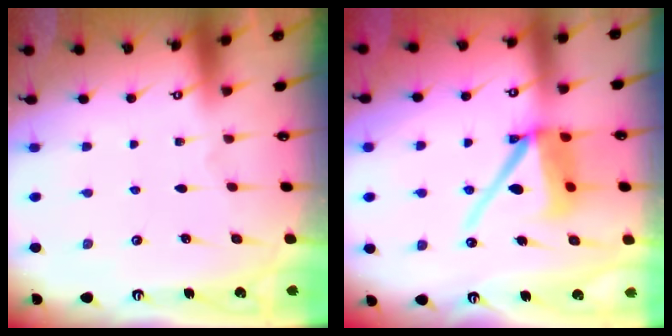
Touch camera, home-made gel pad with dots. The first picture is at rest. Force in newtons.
{"total": 13.5, "press": 13.4, "slide": 1.7}